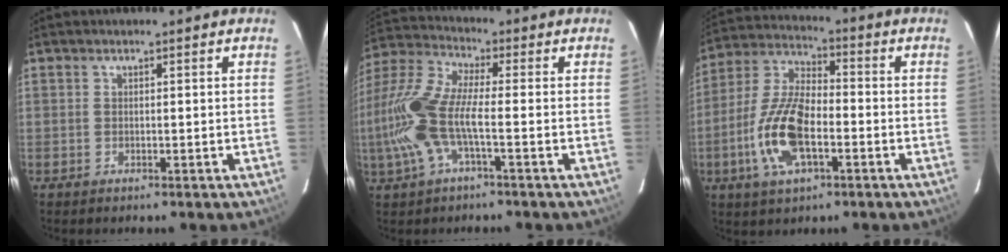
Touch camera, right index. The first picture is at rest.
{"total": 14.5, "force": [-3.2, 4.3, 13.5], "torque": [-0.287, -0.003, -0.066]}
{"total": 14.0, "force": [-4.3, 6.1, 11.9], "torque": [-0.257, 0.001, -0.084]}